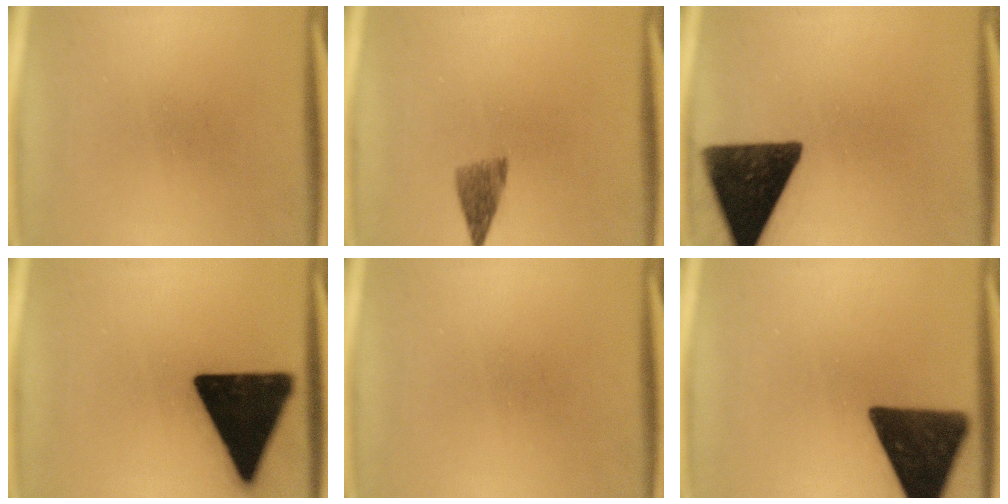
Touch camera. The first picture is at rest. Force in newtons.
{"total": 3.3}
{"total": 15.5}
{"total": 19.6}
{"total": 0.0}
{"total": 15.9}